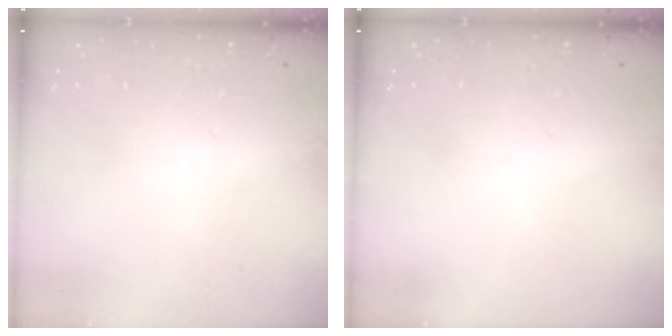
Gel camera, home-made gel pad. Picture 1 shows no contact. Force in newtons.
{"total": 0.0}